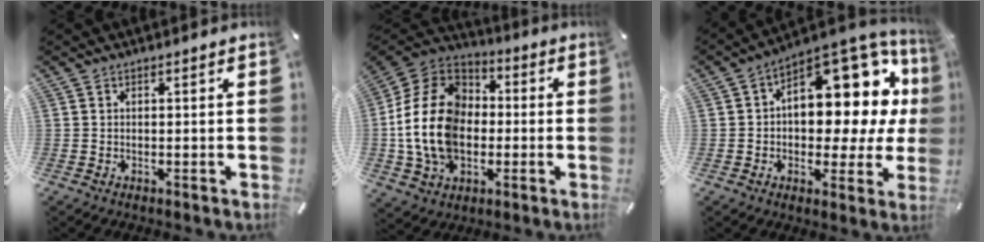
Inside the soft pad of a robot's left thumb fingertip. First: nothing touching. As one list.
[{"total": 18.7, "force": [-2.3, 14.7, 11.4], "torque": [-0.265, 0.025, -0.047]}, {"total": 16.8, "force": [6.2, 9.8, 12.2], "torque": [-0.146, -0.070, 0.099]}]